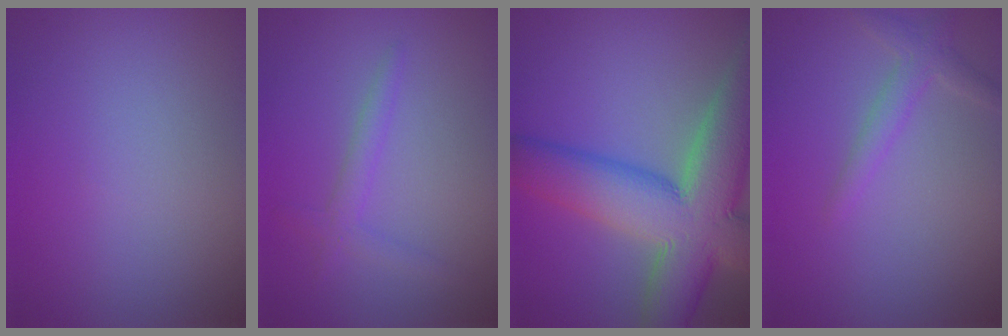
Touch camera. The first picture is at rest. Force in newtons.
{"total": 1.6, "press": 1.6, "slide": 0.1}
{"total": 12.5, "press": 12.4, "slide": 1.0}
{"total": 1.9, "press": 1.9, "slide": 0.1}